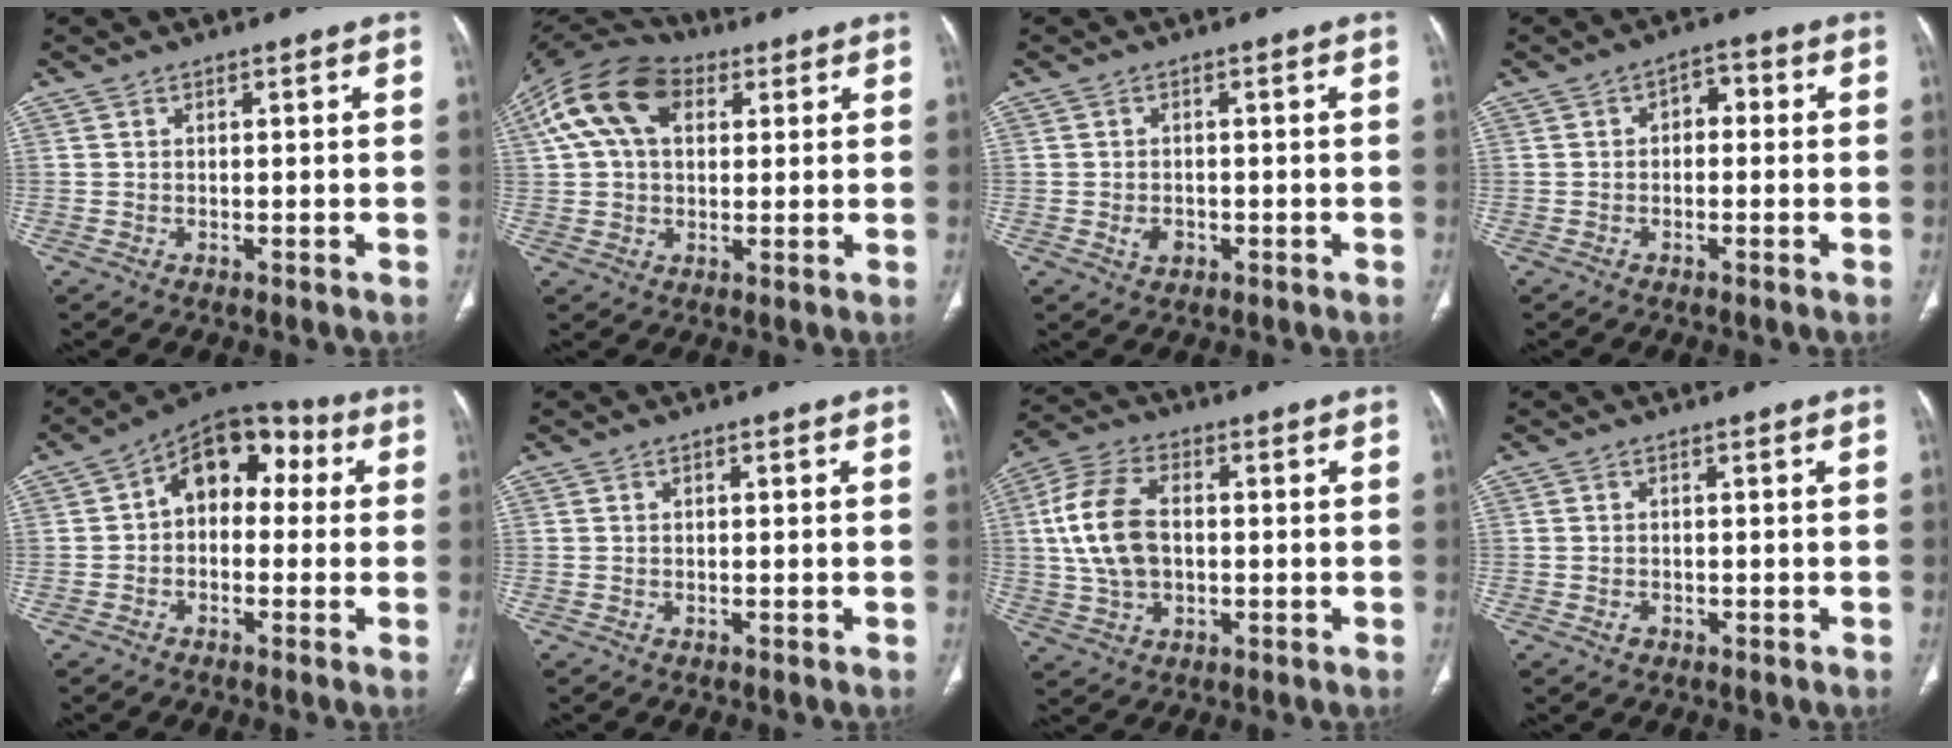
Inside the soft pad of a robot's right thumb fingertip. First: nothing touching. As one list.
[{"total": 15.7, "force": [5.3, 10.0, 10.9], "torque": [-0.208, 0.026, 0.087]}, {"total": 2.5, "force": [-0.8, 1.8, 1.4], "torque": [-0.022, 0.004, -0.010]}, {"total": 3.6, "force": [0.0, 2.4, 2.6], "torque": [-0.019, 0.017, -0.010]}, {"total": 11.8, "force": [1.3, 8.1, 8.5], "torque": [-0.082, 0.041, 0.002]}, {"total": 0.0}, {"total": 12.8, "force": [0.7, 8.0, 9.9], "torque": [-0.198, 0.017, 0.013]}, {"total": 1.1, "force": [-0.5, 0.9, 0.5], "torque": [-0.008, 0.005, -0.007]}]